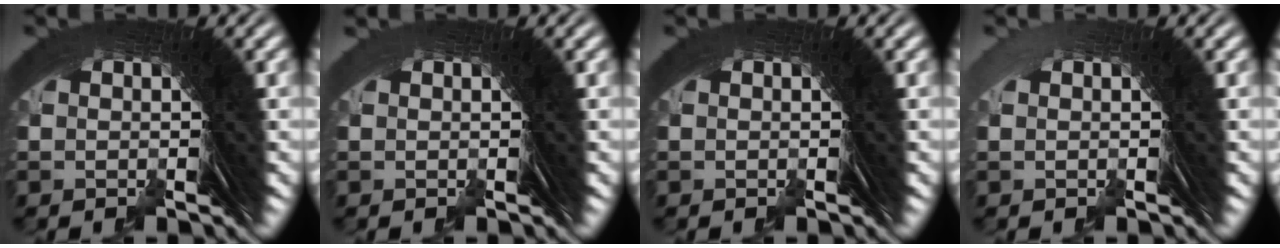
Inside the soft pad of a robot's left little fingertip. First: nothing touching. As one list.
[{"total": 0.9, "force": [-0.2, -0.5, -0.8], "torque": [0.021, 0.003, -0.003]}, {"total": 0.0}, {"total": 1.1, "force": [-0.4, -0.7, -0.7], "torque": [0.021, 0.003, -0.003]}]